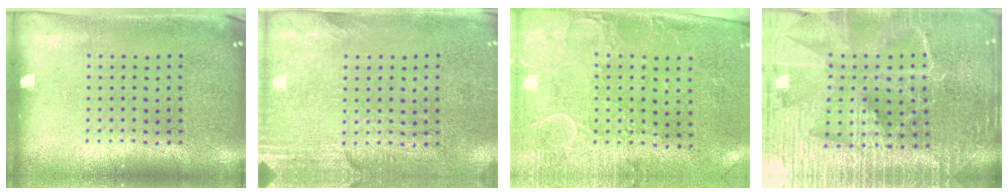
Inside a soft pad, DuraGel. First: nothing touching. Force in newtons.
{"total": 2.8, "press": 2.4, "slide": 1.4}
{"total": 2.9, "press": 2.4, "slide": 1.7}
{"total": 5.6, "press": 5.0, "slide": 2.4}